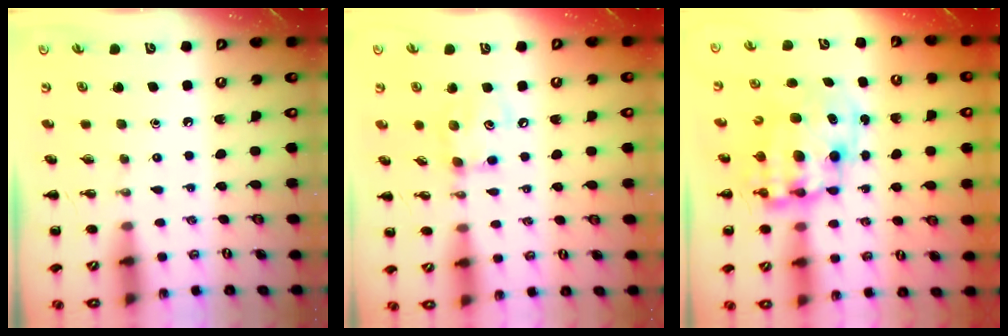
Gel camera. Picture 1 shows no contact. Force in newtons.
{"total": 7.7, "press": 7.6, "slide": 0.4}
{"total": 11.8, "press": 11.4, "slide": 3.1}